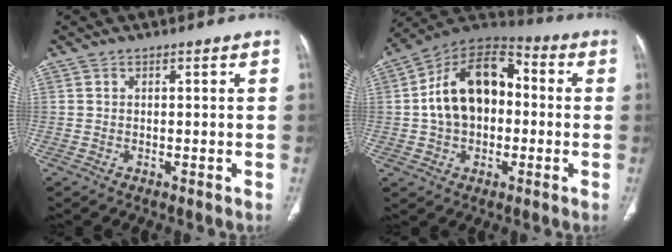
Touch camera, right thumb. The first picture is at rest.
{"total": 17.2, "force": [0.5, 11.6, 12.7], "torque": [-0.187, 0.039, -0.001]}